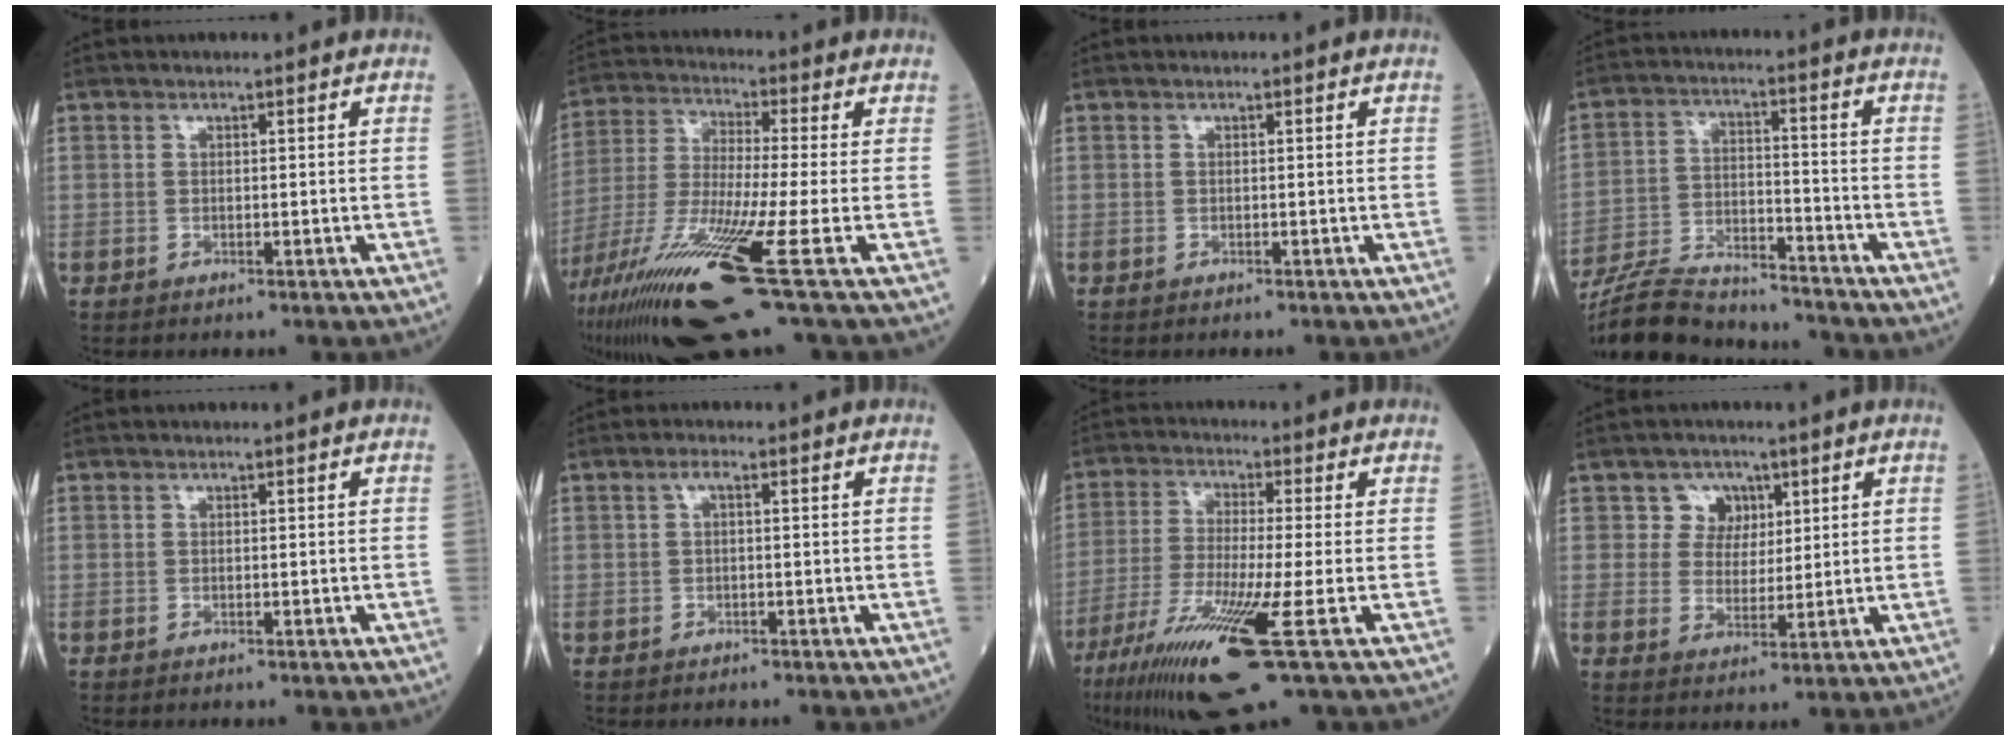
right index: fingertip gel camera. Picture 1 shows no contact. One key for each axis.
{"total": 19.6, "fx": -9.5, "fy": 0.4, "fz": 17.1, "tx": -0.338, "ty": -0.053, "tz": -0.172}
{"total": 0.0}
{"total": 16.3, "fx": -15.4, "fy": 2.2, "fz": 4.8, "tx": -0.096, "ty": 0.002, "tz": -0.256}
{"total": 0.0}
{"total": 1.2, "fx": 0.0, "fy": 0.4, "fz": 1.2, "tx": -0.025, "ty": 0.003, "tz": -0.002}
{"total": 14.5, "fx": -6.9, "fy": -0.3, "fz": 12.7, "tx": -0.258, "ty": -0.045, "tz": -0.123}
{"total": 4.7, "fx": 2.2, "fy": 4.1, "fz": 0.7, "tx": -0.005, "ty": 0.009, "tz": 0.036}